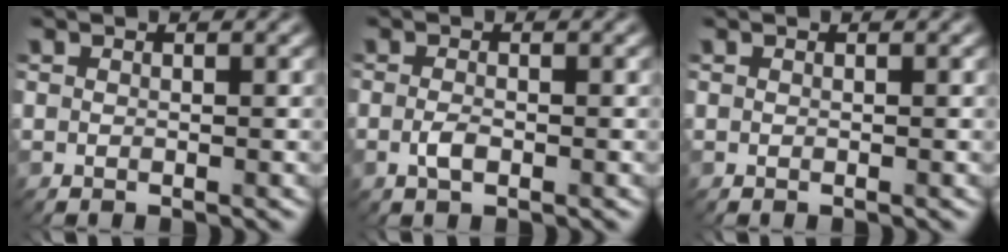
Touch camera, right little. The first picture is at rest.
{"total": 1.2, "force": [-0.4, 0.5, 1.0], "torque": [-0.022, 0.000, -0.010]}
{"total": 0.0}